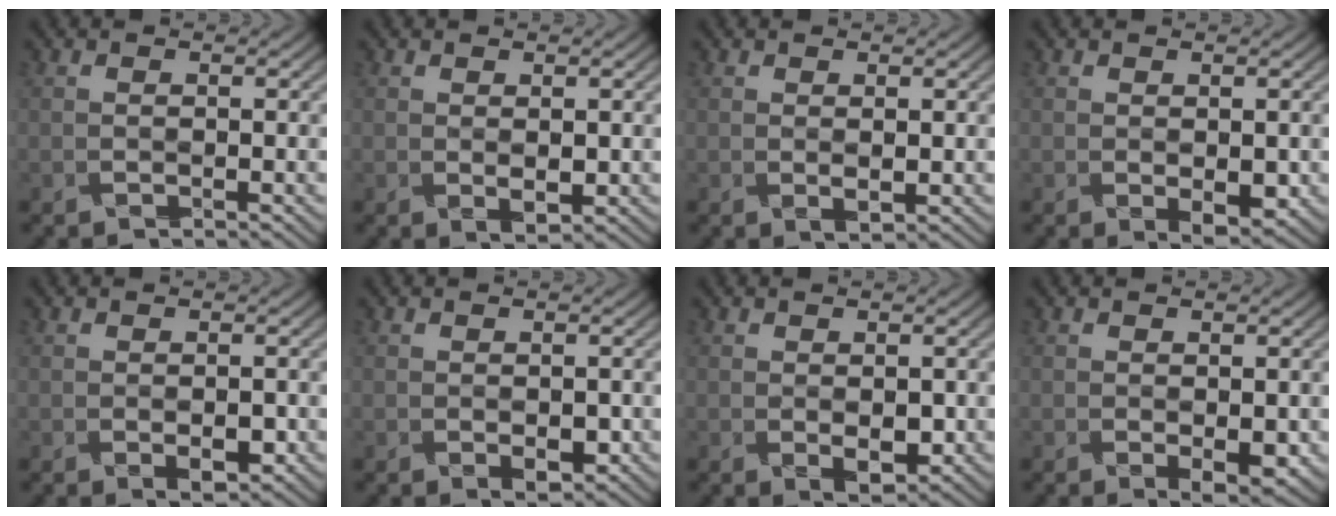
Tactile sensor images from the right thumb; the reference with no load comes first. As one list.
[{"total": 1.6, "force": [0.3, 0.7, 1.5], "torque": [-0.029, -0.005, 0.015]}, {"total": 1.1, "force": [0.3, 0.3, 1.0], "torque": [-0.021, -0.005, 0.014]}, {"total": 2.8, "force": [-0.4, 1.3, 2.4], "torque": [-0.043, -0.007, 0.005]}, {"total": 2.5, "force": [-0.7, 1.1, 2.1], "torque": [-0.038, -0.004, -0.002]}, {"total": 2.3, "force": [-0.5, 1.2, 1.9], "torque": [-0.034, -0.006, 0.002]}, {"total": 2.9, "force": [-0.3, 1.5, 2.5], "torque": [-0.046, -0.008, 0.006]}, {"total": 3.0, "force": [-0.5, 1.3, 2.6], "torque": [-0.045, -0.006, 0.004]}]